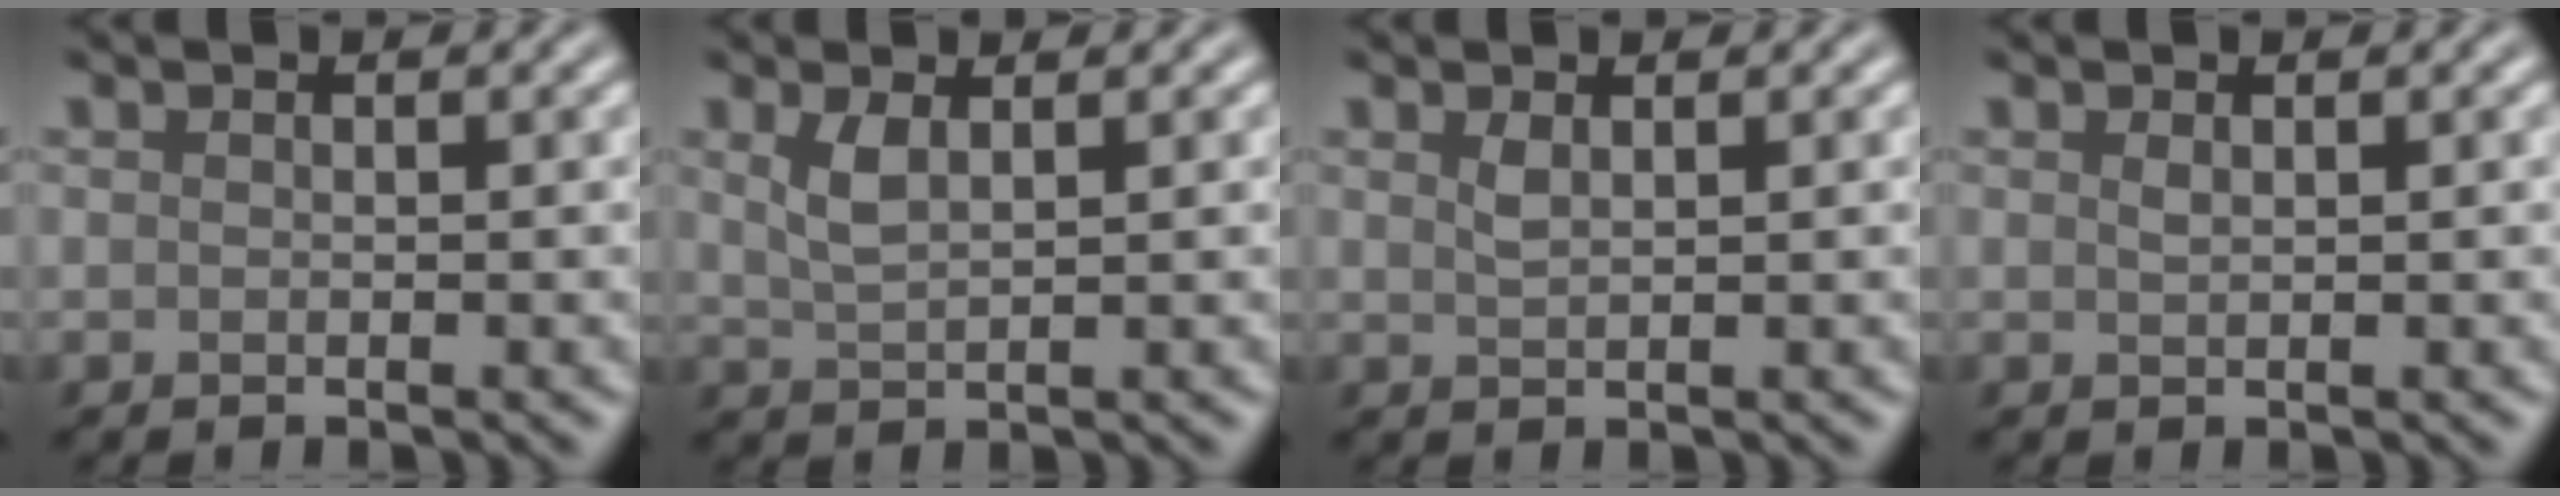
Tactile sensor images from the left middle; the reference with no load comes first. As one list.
[{"total": 2.2, "force": [1.0, 0.8, 1.8], "torque": [-0.043, -0.001, 0.025]}, {"total": 1.1, "force": [0.7, 0.3, 0.8], "torque": [-0.021, 0.000, 0.015]}, {"total": 0.6, "force": [0.4, 0.2, 0.4], "torque": [-0.011, 0.000, 0.009]}]